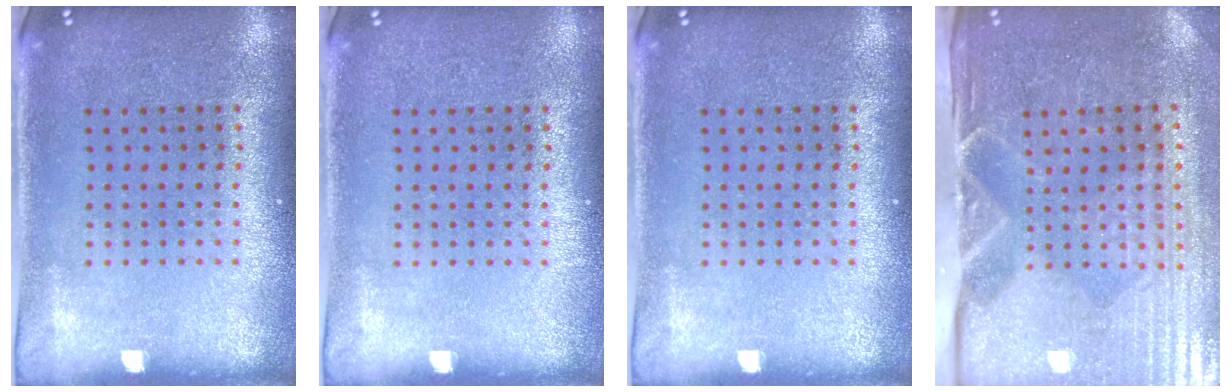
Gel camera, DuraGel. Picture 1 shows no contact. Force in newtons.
{"total": 0.0}
{"total": 0.0}
{"total": 4.8, "press": 4.2, "slide": 2.4}